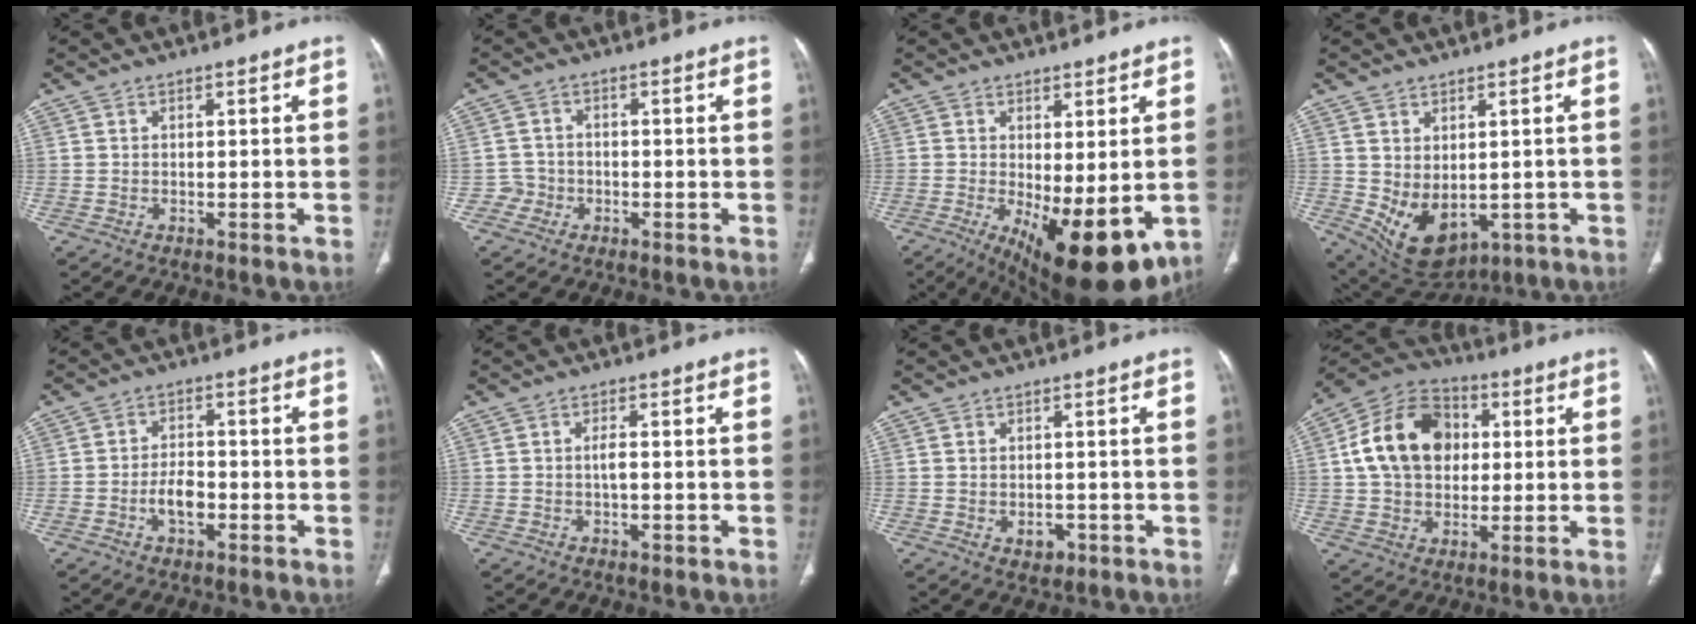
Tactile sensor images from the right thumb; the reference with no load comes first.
{"total": 2.8, "force": [-1.1, 2.6, 0.1], "torque": [0.013, 0.013, -0.027]}
{"total": 14.3, "force": [-3.3, 5.4, 12.8], "torque": [-0.185, -0.028, -0.031]}
{"total": 9.7, "force": [-1.0, 6.0, 7.5], "torque": [-0.113, -0.009, 0.016]}
{"total": 4.9, "force": [-1.8, 2.9, 3.6], "torque": [-0.054, 0.017, -0.032]}
{"total": 2.2, "force": [-0.3, 1.0, 1.9], "torque": [-0.033, 0.001, -0.007]}
{"total": 2.7, "force": [-0.9, 2.0, 1.6], "torque": [-0.014, 0.005, -0.006]}
{"total": 16.6, "force": [2.5, 12.5, 10.6], "torque": [-0.162, 0.017, 0.035]}